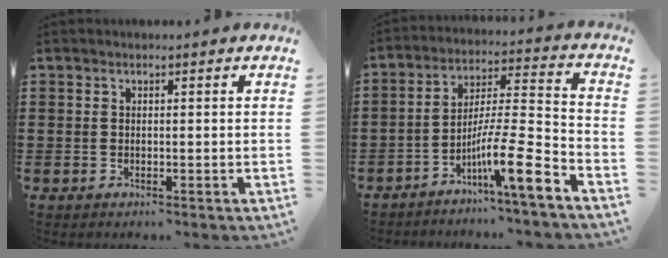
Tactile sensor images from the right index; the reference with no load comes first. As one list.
[{"total": 11.4, "force": [-6.6, 1.0, 9.3], "torque": [-0.167, -0.010, -0.125]}]